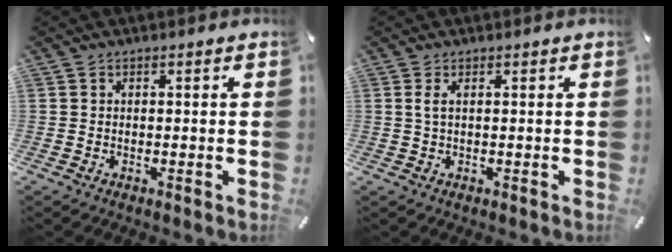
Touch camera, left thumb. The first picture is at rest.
{"total": 1.9, "force": [0.4, 0.4, 1.8], "torque": [-0.037, 0.002, 0.007]}